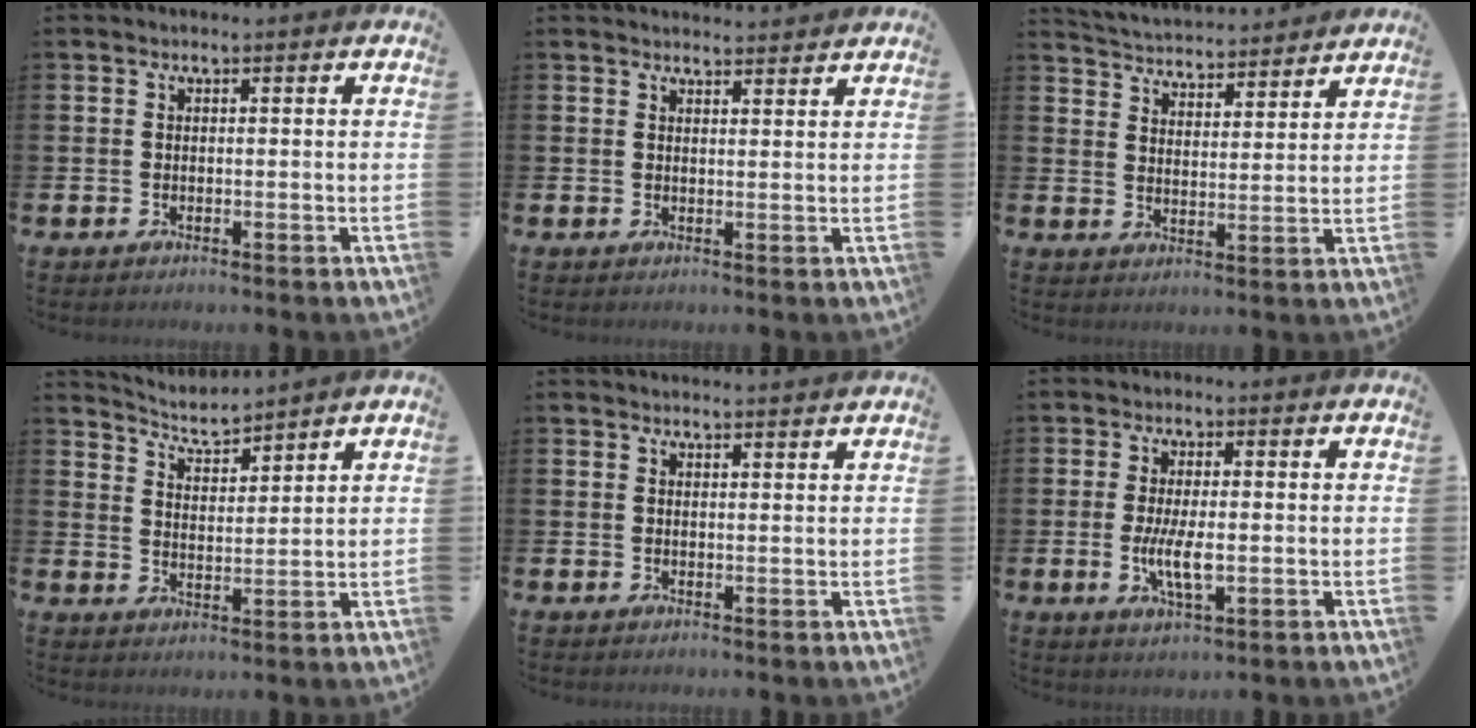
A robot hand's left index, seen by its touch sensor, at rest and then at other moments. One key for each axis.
{"total": 2.3, "fx": 2.3, "fy": 0.1, "fz": -0.2, "tx": 0.007, "ty": -0.016, "tz": 0.040}
{"total": 4.6, "fx": 4.6, "fy": 0.6, "fz": -0.2, "tx": -0.014, "ty": -0.039, "tz": 0.078}
{"total": 4.1, "fx": 4.0, "fy": 0.6, "fz": 0.6, "tx": -0.032, "ty": -0.025, "tz": 0.071}
{"total": 1.7, "fx": 1.7, "fy": -0.1, "fz": 0.0, "tx": 0.006, "ty": -0.012, "tz": 0.030}
{"total": 5.0, "fx": -0.6, "fy": 1.8, "fz": 4.7, "tx": -0.090, "ty": 0.001, "tz": -0.011}